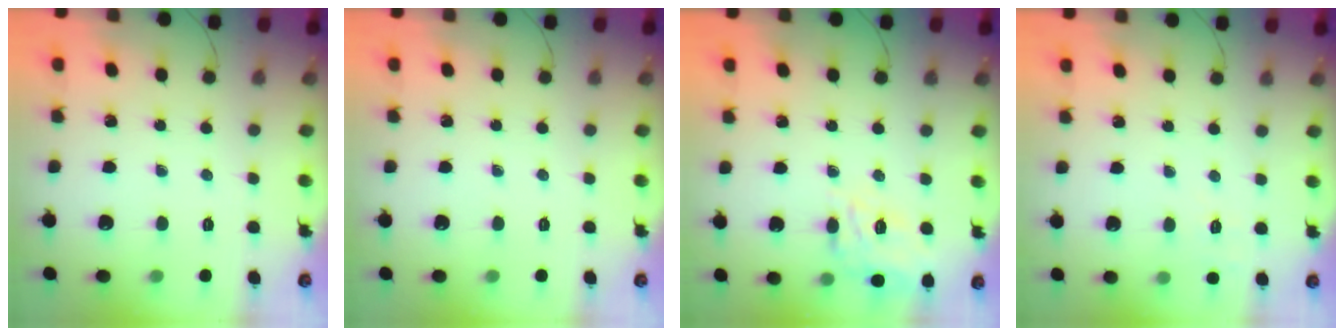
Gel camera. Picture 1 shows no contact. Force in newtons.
{"total": 0.0}
{"total": 9.3, "press": 9.1, "slide": 1.6}
{"total": 3.9, "press": 3.4, "slide": 1.9}